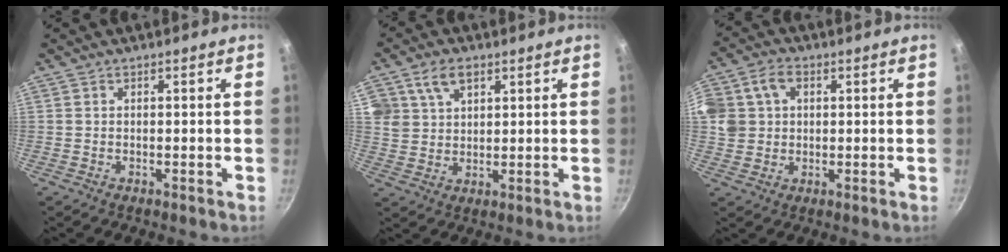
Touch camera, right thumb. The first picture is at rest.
{"total": 7.0, "force": [3.6, 4.7, 3.7], "torque": [-0.054, -0.006, 0.070]}
{"total": 8.8, "force": [1.9, 7.4, 4.3], "torque": [-0.093, 0.013, 0.033]}